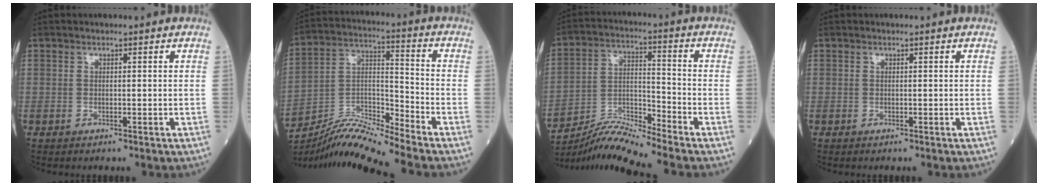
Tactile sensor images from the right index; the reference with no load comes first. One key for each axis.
{"total": 10.8, "fx": -10.1, "fy": -1.6, "fz": 3.4, "tx": -0.066, "ty": 0.014, "tz": -0.188}
{"total": 8.7, "fx": -8.2, "fy": -1.8, "fz": 2.1, "tx": -0.048, "ty": 0.010, "tz": -0.152}
{"total": 0.0}